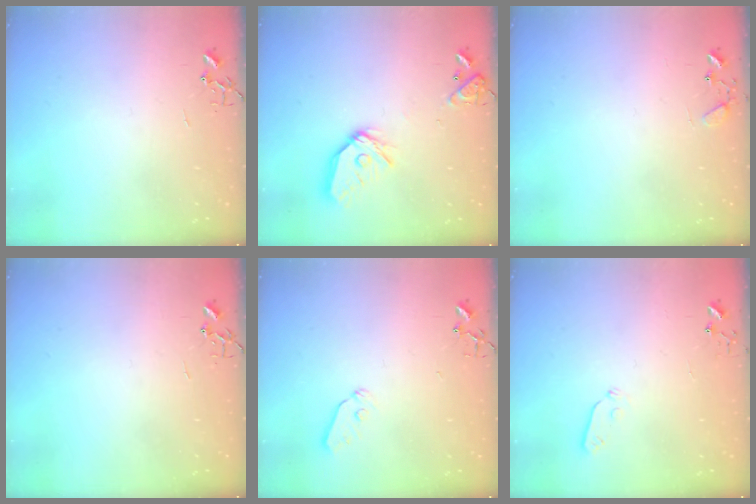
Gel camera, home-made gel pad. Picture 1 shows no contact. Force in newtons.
{"total": 15.8, "press": 15.6, "slide": 2.1}
{"total": 6.9, "press": 6.9, "slide": 0.4}
{"total": 0.0}
{"total": 5.8, "press": 5.8, "slide": 0.8}
{"total": 3.7, "press": 3.6, "slide": 0.8}